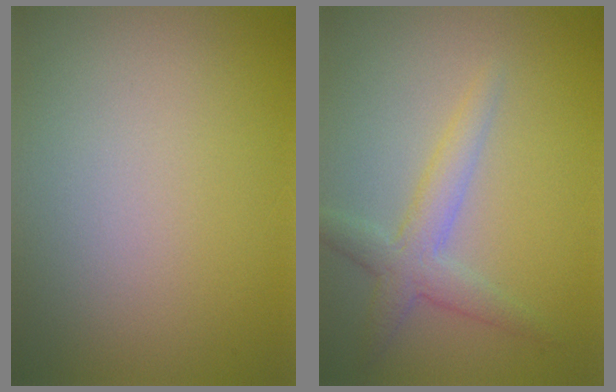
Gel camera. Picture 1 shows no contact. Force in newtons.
{"total": 3.2, "press": 3.2, "slide": 0.1}